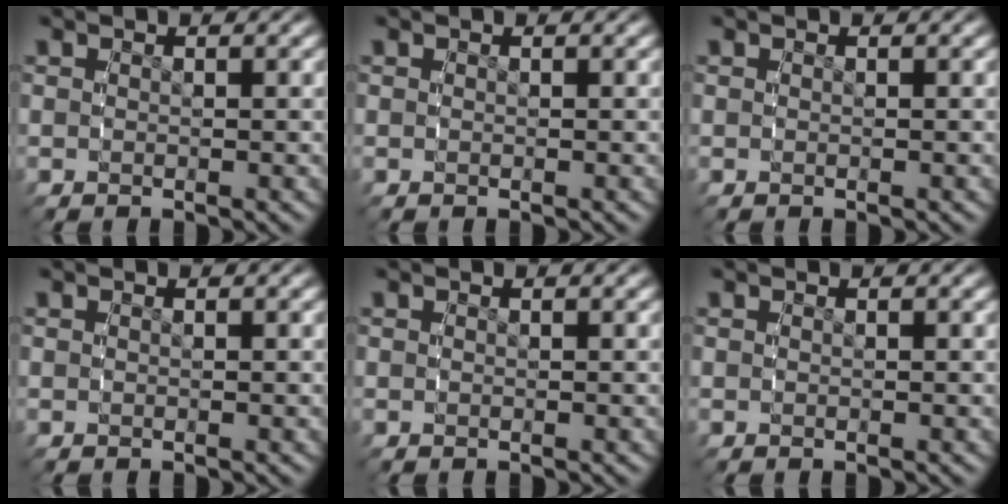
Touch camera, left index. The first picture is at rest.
{"total": 0.0}
{"total": 0.0}
{"total": 0.0}
{"total": 0.0}
{"total": 0.0}